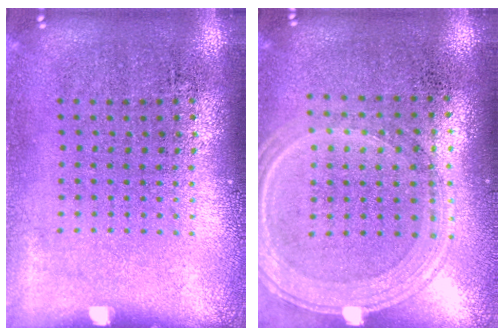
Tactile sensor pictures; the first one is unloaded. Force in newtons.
{"total": 1.2, "press": 1.2, "slide": 0.3}